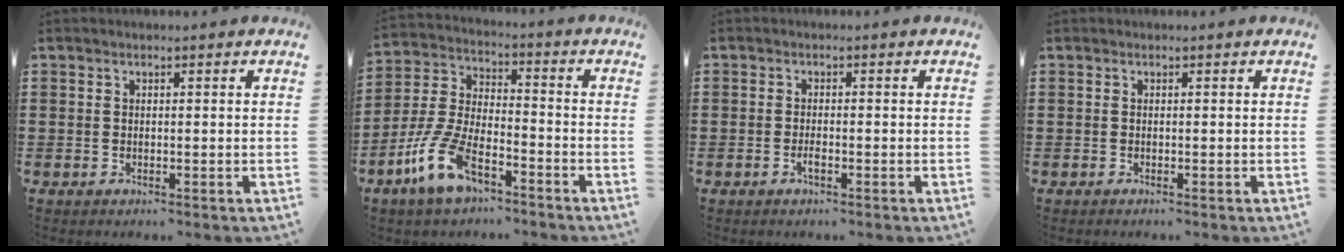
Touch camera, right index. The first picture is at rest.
{"total": 9.6, "force": [-6.0, 3.9, 6.5], "torque": [-0.166, -0.001, -0.120]}
{"total": 1.5, "force": [-0.7, 0.4, 1.2], "torque": [-0.032, -0.006, -0.014]}
{"total": 0.0}